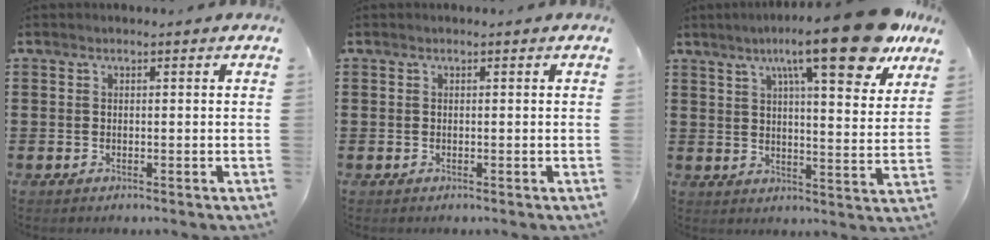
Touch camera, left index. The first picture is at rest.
{"total": 0.0}
{"total": 15.1, "force": [9.8, 2.1, 11.3], "torque": [-0.183, -0.033, 0.151]}